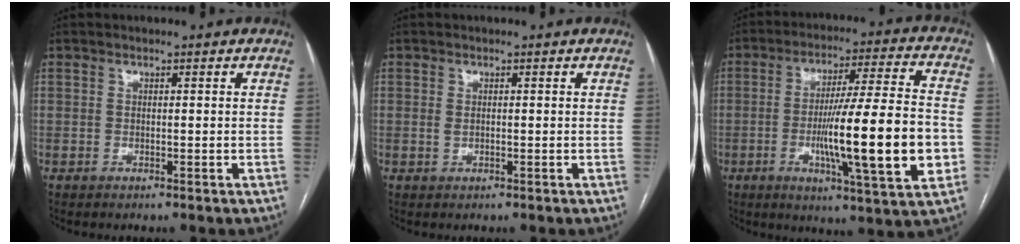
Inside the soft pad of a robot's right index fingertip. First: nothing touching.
{"total": 0.7, "force": [0.0, 0.4, 0.6], "torque": [-0.013, -0.001, 0.001]}
{"total": 19.1, "force": [-3.7, 0.9, 18.7], "torque": [-0.284, -0.005, -0.056]}